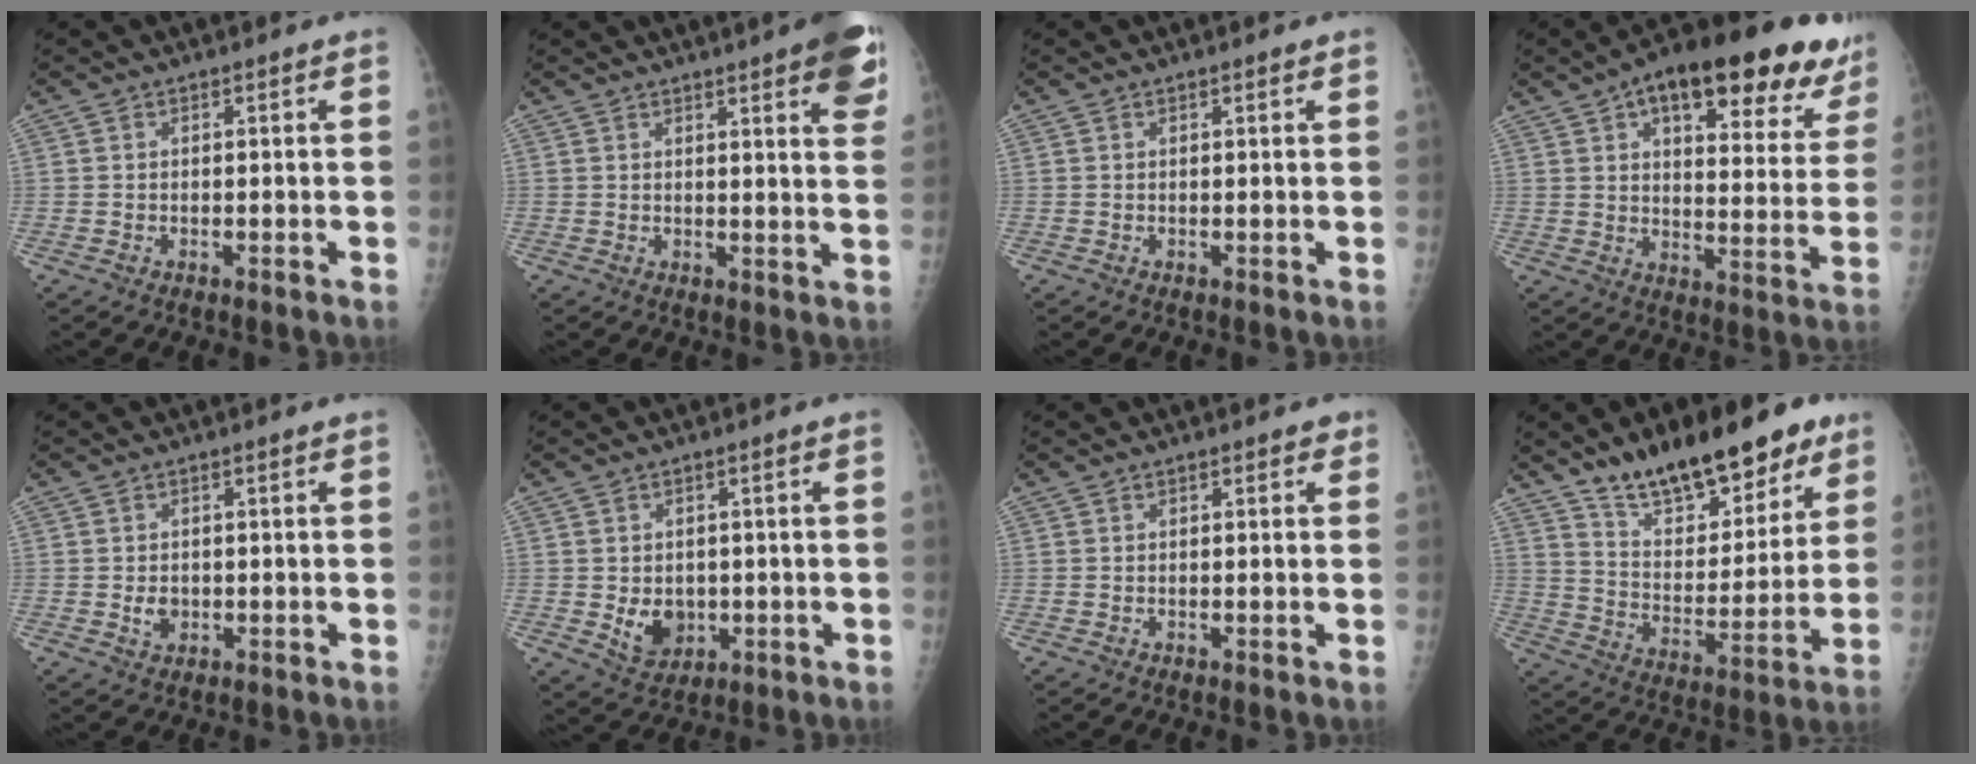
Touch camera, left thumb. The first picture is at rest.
{"total": 11.1, "force": [6.2, 2.2, 9.0], "torque": [-0.088, -0.018, 0.067]}
{"total": 0.9, "force": [0.4, 0.2, 0.7], "torque": [-0.011, 0.001, 0.006]}
{"total": 25.8, "force": [15.0, 10.2, 18.3], "torque": [-0.218, -0.019, 0.202]}
{"total": 2.6, "force": [-0.3, 2.0, 1.7], "torque": [-0.016, 0.003, -0.001]}
{"total": 6.2, "force": [-0.8, 4.8, 3.7], "torque": [-0.037, -0.003, 0.002]}
{"total": 1.8, "force": [0.9, 0.8, 1.3], "torque": [-0.011, 0.000, 0.009]}
{"total": 22.1, "force": [15.1, 9.3, 13.2], "torque": [-0.156, -0.063, 0.244]}